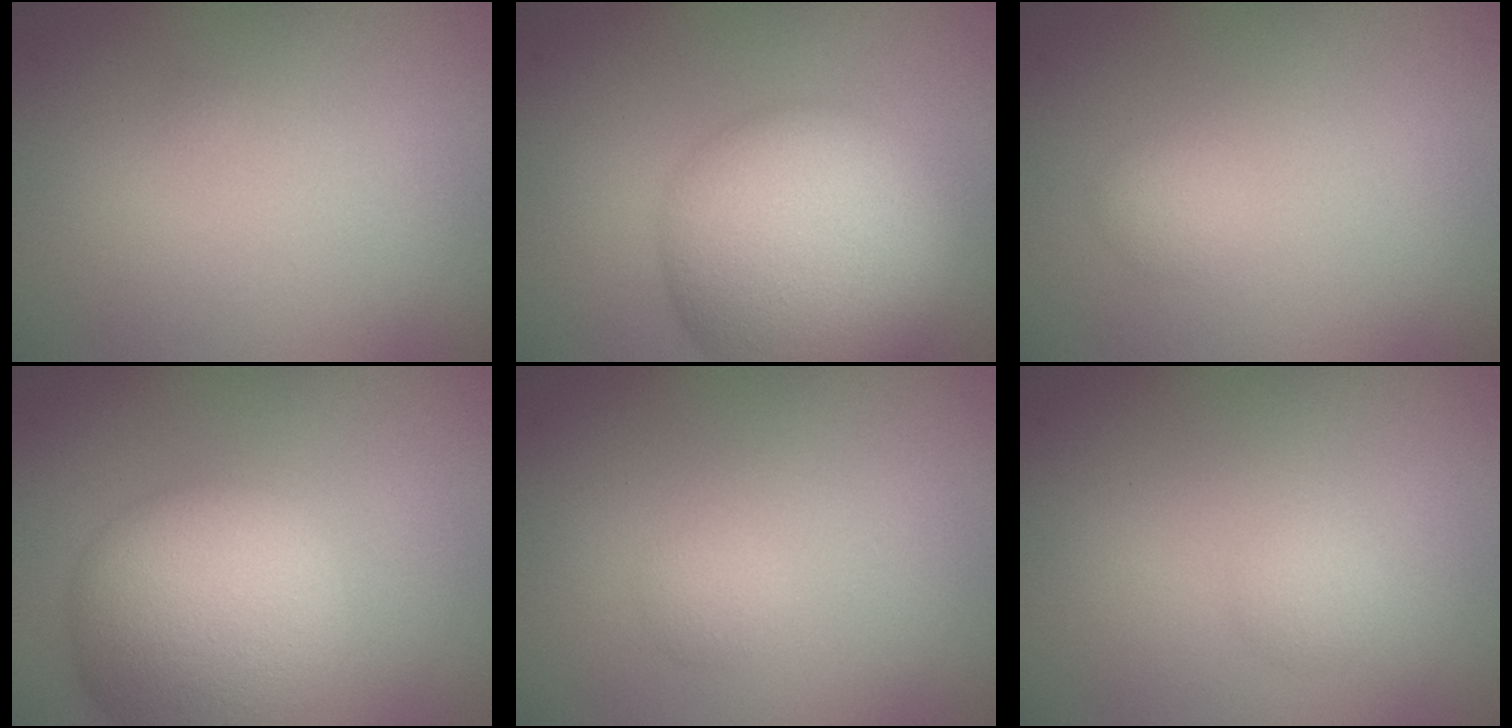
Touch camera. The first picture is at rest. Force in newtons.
{"total": 13.5, "press": 13.4, "slide": 0.9}
{"total": 1.3, "press": 1.3, "slide": 0.1}
{"total": 10.6, "press": 10.6, "slide": 0.6}
{"total": 1.2, "press": 1.2, "slide": 0.1}
{"total": 1.4, "press": 1.4, "slide": 0.0}